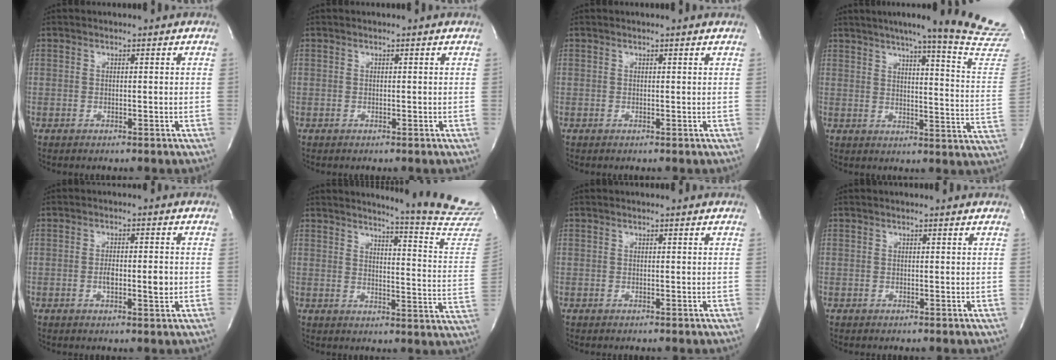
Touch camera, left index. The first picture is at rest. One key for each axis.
{"total": 0.0}
{"total": 0.7, "fx": 0.6, "fy": 0.0, "fz": 0.2, "tx": -0.011, "ty": 0.001, "tz": 0.005}
{"total": 21.8, "fx": 19.2, "fy": -2.0, "fz": 10.3, "tx": -0.144, "ty": -0.101, "tz": 0.223}
{"total": 4.3, "fx": -0.9, "fy": 1.1, "fz": 4.0, "tx": -0.067, "ty": -0.005, "tz": -0.013}
{"total": 17.8, "fx": 17.0, "fy": -2.4, "fz": 4.6, "tx": -0.071, "ty": -0.154, "tz": 0.183}
{"total": 0.5, "fx": 0.5, "fy": 0.0, "fz": 0.2, "tx": -0.008, "ty": 0.002, "tz": 0.003}
{"total": 1.4, "fx": 1.3, "fy": 0.2, "fz": 0.4, "tx": -0.012, "ty": 0.006, "tz": 0.008}